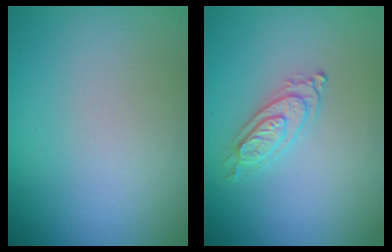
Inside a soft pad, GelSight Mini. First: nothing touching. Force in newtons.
{"total": 2.2, "press": 2.0, "slide": 0.7}